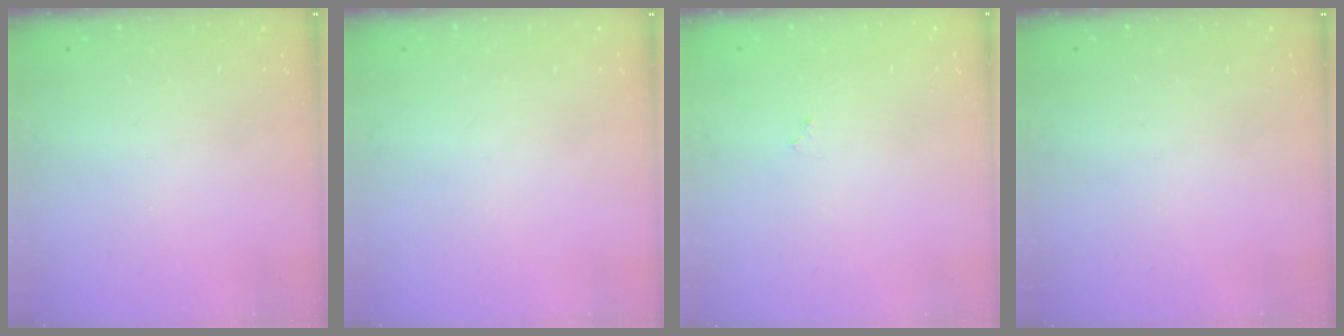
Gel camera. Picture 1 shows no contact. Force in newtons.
{"total": 0.0}
{"total": 2.3, "press": 2.3, "slide": 0.2}
{"total": 0.0}